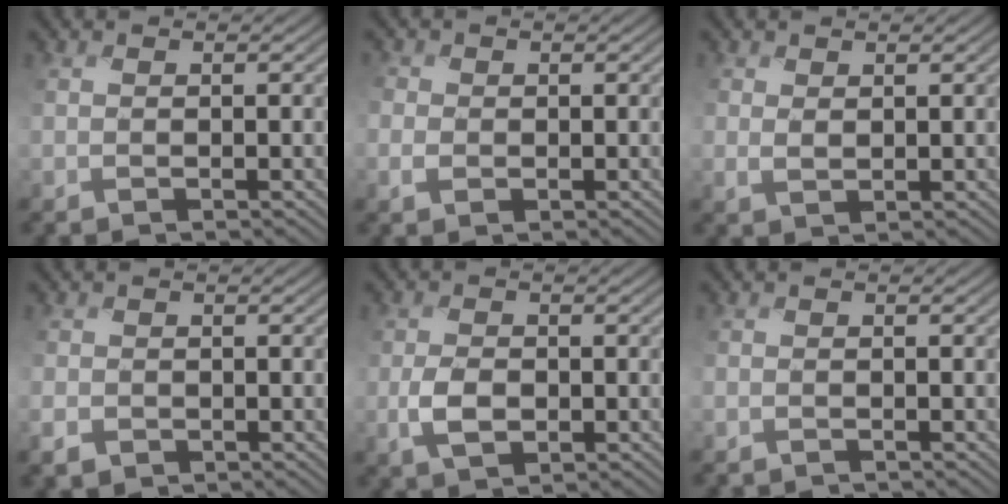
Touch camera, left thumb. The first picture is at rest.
{"total": 2.1, "force": [-0.3, 1.9, 0.9], "torque": [-0.027, -0.001, -0.011]}
{"total": 1.8, "force": [0.8, 1.2, 1.0], "torque": [-0.026, -0.002, 0.018]}
{"total": 2.3, "force": [-1.1, 1.9, 0.8], "torque": [-0.027, -0.009, -0.027]}
{"total": 3.5, "force": [-0.9, 2.4, 2.5], "torque": [-0.058, -0.006, -0.019]}
{"total": 1.1, "force": [-1.1, 0.2, 0.0], "torque": [-0.001, -0.006, -0.023]}